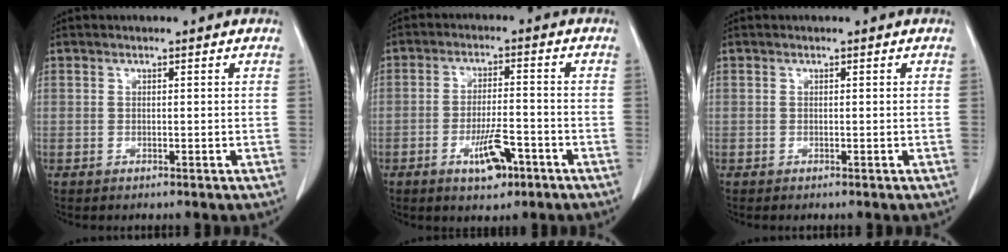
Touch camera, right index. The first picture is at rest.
{"total": 6.3, "force": [-3.3, 2.0, 5.0], "torque": [-0.086, 0.001, -0.047]}
{"total": 0.0}